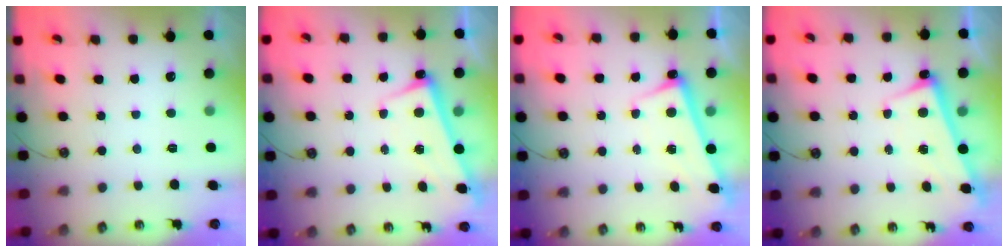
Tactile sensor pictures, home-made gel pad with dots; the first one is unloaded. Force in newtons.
{"total": 2.5, "press": 2.5, "slide": 0.7}
{"total": 2.8, "press": 2.7, "slide": 0.5}
{"total": 2.6, "press": 2.5, "slide": 0.7}